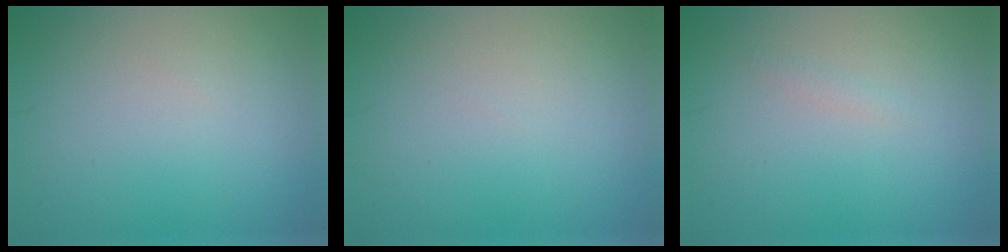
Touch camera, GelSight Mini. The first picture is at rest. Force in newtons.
{"total": 0.0}
{"total": 0.5, "press": 0.5, "slide": 0.0}